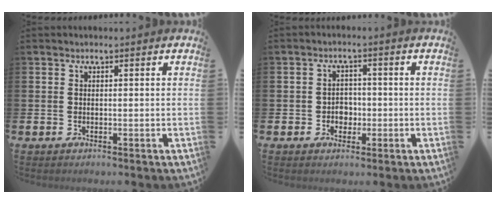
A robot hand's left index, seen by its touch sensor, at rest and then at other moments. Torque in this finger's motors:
{"motor_torque": [0.21, 0.31, 0.05, 0.01]}